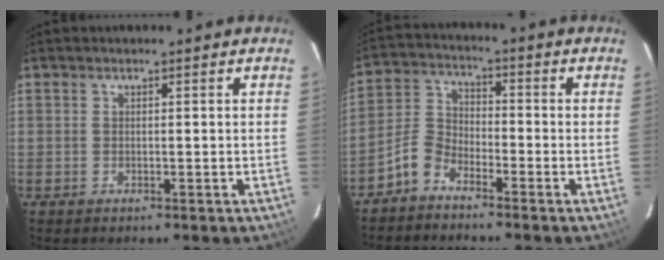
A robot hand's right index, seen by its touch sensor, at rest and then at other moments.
{"total": 5.5, "force": [-4.2, 2.9, 2.2], "torque": [-0.052, 0.019, -0.092]}